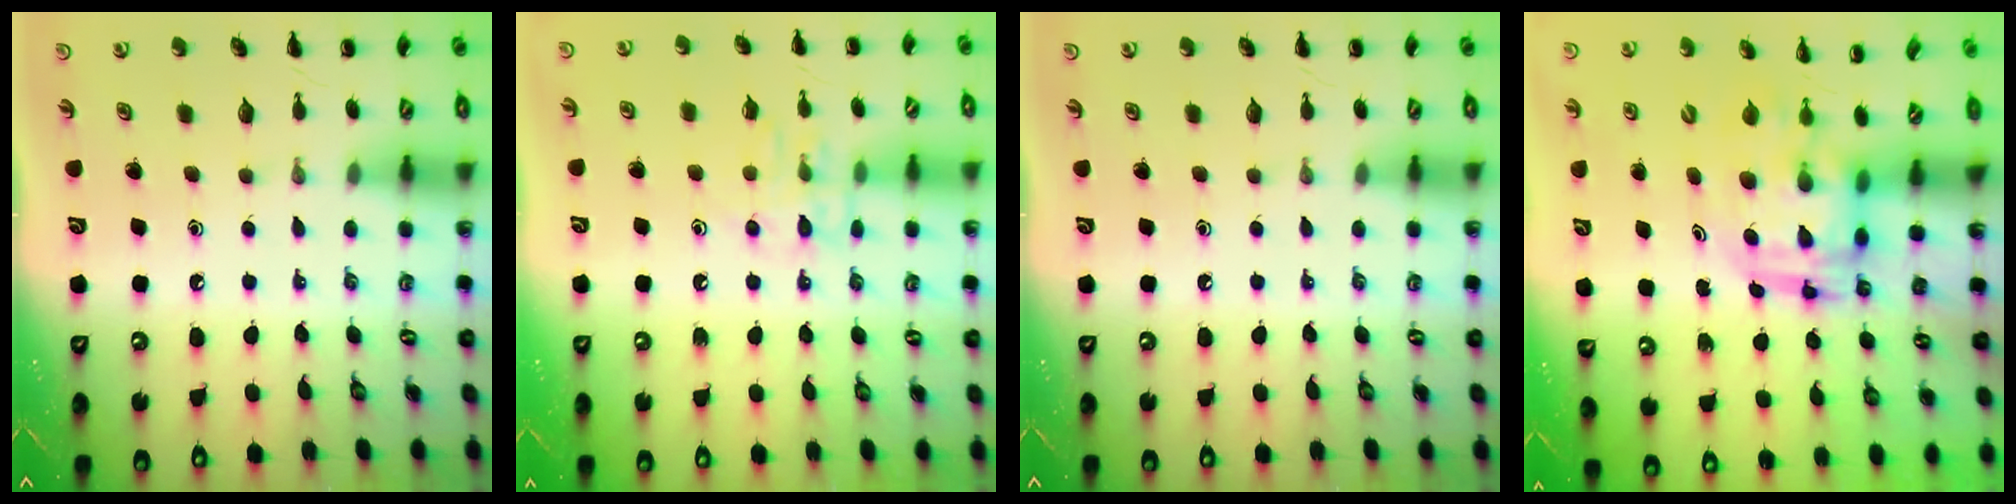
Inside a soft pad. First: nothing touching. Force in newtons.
{"total": 9.4, "press": 9.4, "slide": 0.8}
{"total": 0.0}
{"total": 3.6, "press": 3.5, "slide": 0.7}